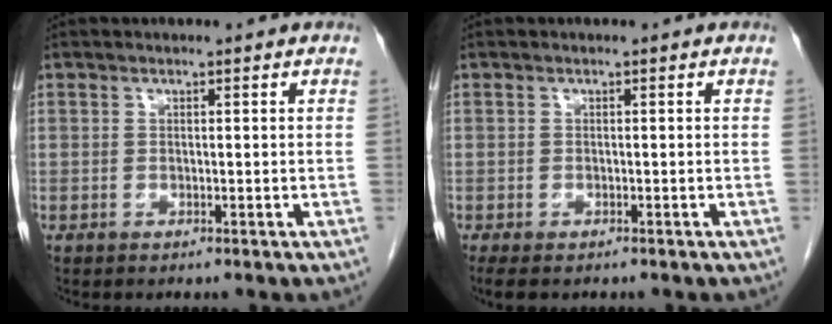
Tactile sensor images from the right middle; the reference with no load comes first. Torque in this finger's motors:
{"motor_torque": [0.53, -0.04, 0.03, 0.02]}